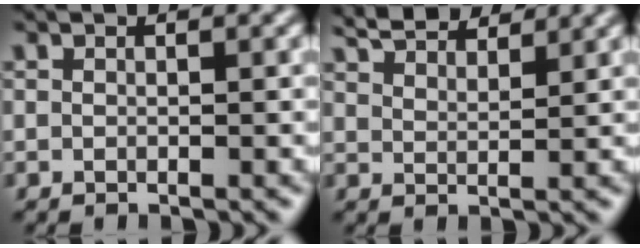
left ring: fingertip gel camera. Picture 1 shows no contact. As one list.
[{"total": 5.1, "force": [4.6, 1.0, 1.9], "torque": [-0.036, 0.011, 0.072]}]